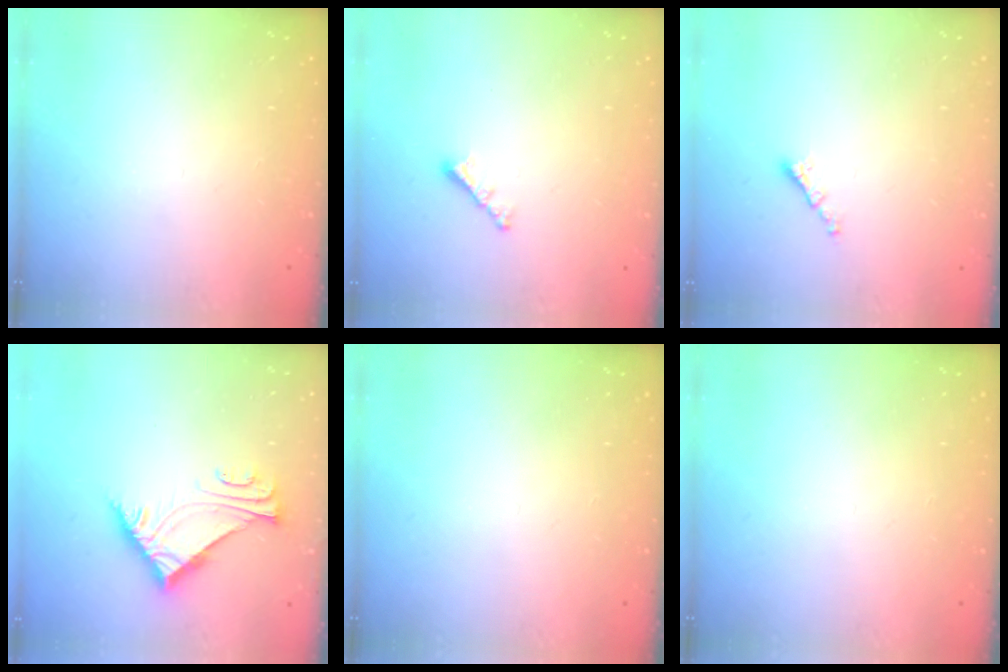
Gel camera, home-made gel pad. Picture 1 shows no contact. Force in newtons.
{"total": 2.4, "press": 2.4, "slide": 0.5}
{"total": 1.6, "press": 1.6, "slide": 0.0}
{"total": 7.0, "press": 7.0, "slide": 0.3}
{"total": 0.0}
{"total": 0.0}